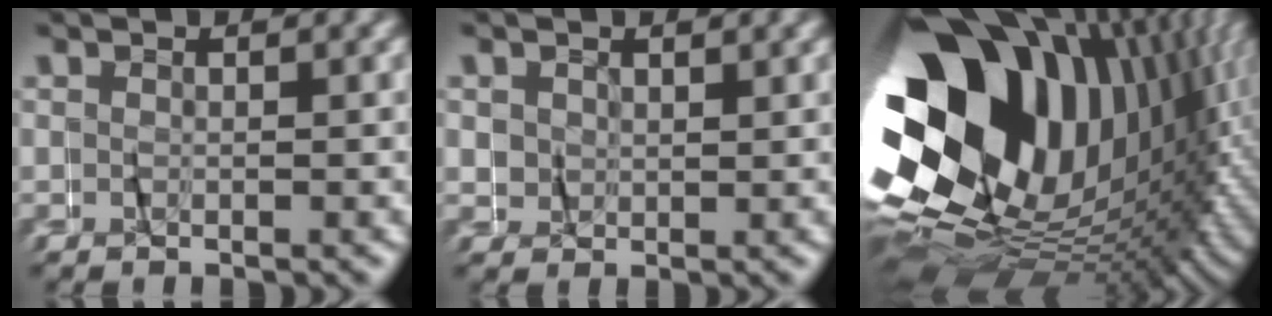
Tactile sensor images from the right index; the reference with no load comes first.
{"total": 1.5, "force": [0.7, 1.3, 0.0], "torque": [-0.008, -0.001, 0.016]}
{"total": 35.4, "force": [-2.0, 23.3, 26.6], "torque": [-0.401, -0.018, -0.021]}